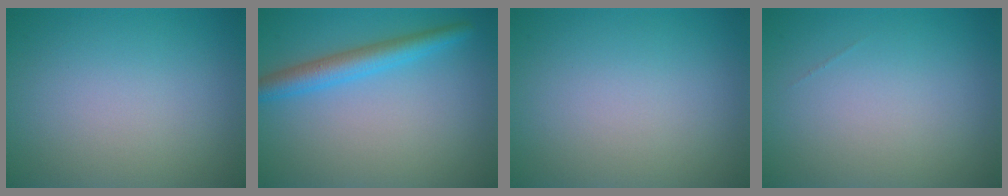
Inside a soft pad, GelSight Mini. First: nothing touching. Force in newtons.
{"total": 3.4, "press": 3.4, "slide": 0.1}
{"total": 0.0}
{"total": 0.0}